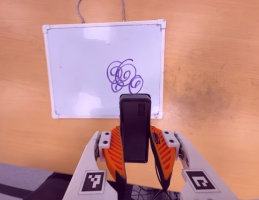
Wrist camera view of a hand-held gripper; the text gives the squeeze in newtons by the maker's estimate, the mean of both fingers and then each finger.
{"total": 5.3, "left": 3.9, "right": 6.7}